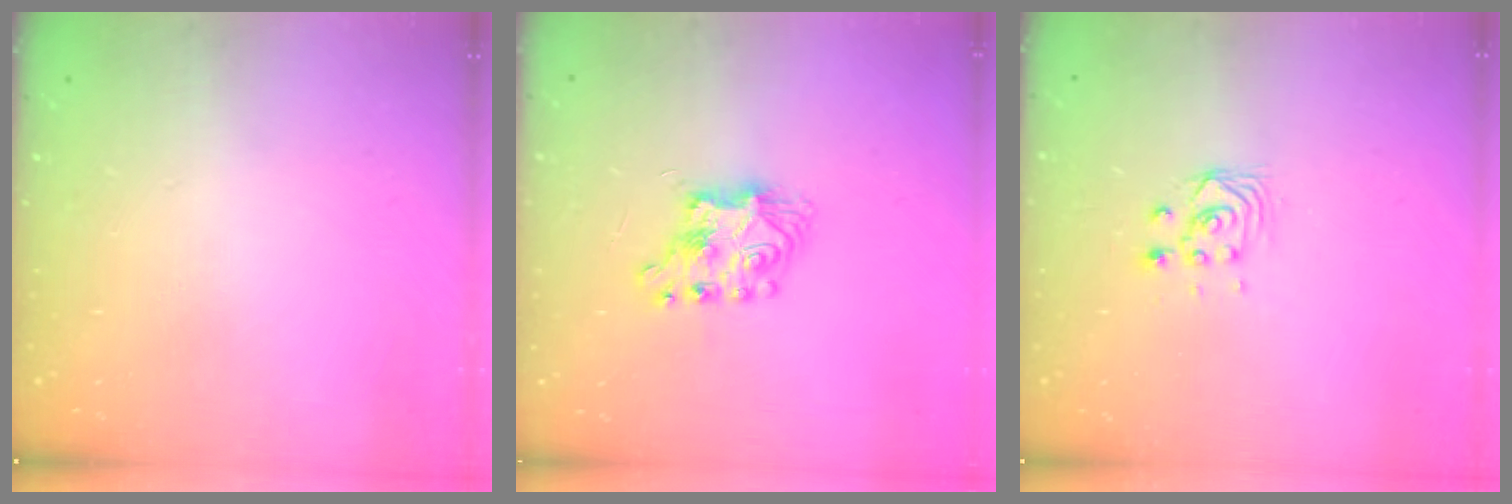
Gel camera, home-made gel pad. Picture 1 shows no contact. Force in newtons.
{"total": 8.2, "press": 8.1, "slide": 0.8}
{"total": 3.0, "press": 3.0, "slide": 0.1}